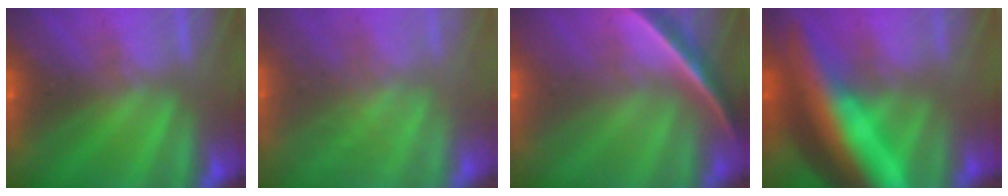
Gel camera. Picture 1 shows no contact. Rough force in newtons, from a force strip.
{"total": 3.3}
{"total": 1.8}
{"total": 8.2}